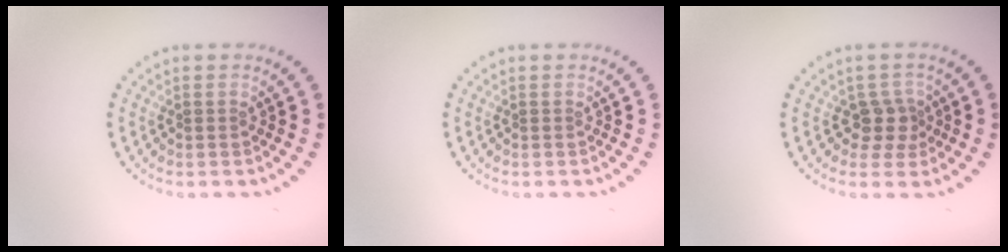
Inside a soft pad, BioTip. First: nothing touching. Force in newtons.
{"total": 0.0}
{"total": 2.3, "press": 1.9, "slide": 1.3}